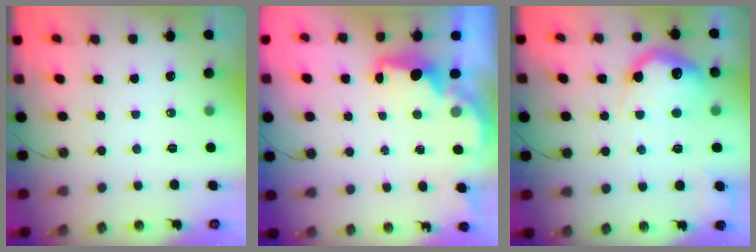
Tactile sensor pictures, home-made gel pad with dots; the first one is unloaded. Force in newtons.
{"total": 2.7, "press": 2.6, "slide": 0.9}
{"total": 18.2, "press": 18.2, "slide": 1.6}